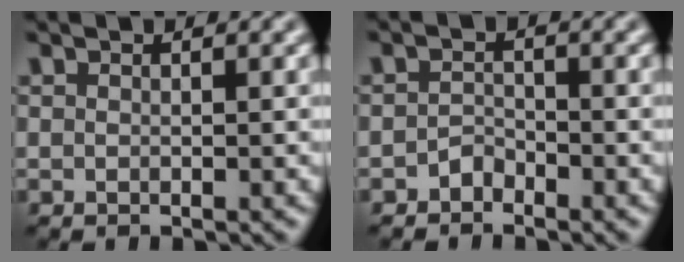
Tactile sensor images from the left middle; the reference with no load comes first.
{"total": 1.2, "force": [-1.0, 0.7, 0.2], "torque": [-0.003, 0.006, -0.020]}